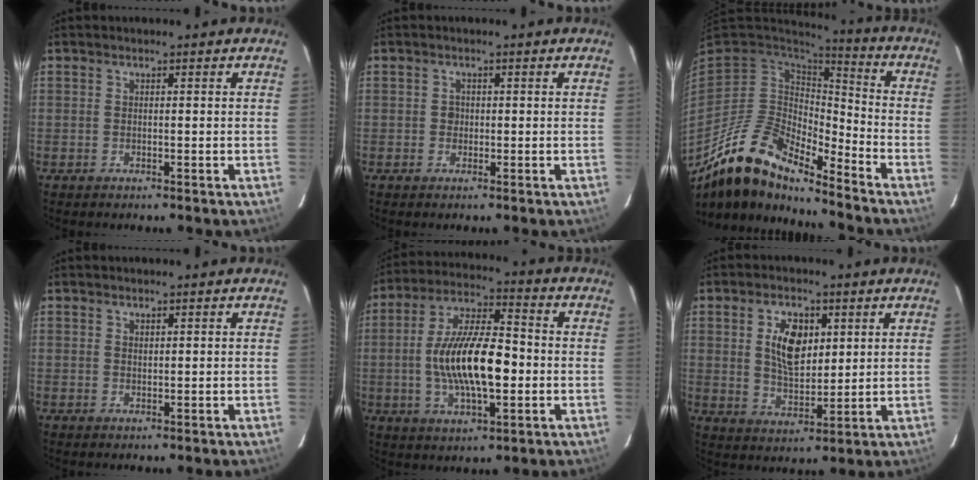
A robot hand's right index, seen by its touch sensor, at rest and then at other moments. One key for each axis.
{"total": 1.3, "fx": -0.2, "fy": 1.3, "fz": 0.2, "tx": 0.000, "ty": 0.002, "tz": -0.003}
{"total": 16.9, "fx": -13.7, "fy": 4.4, "fz": 8.9, "tx": -0.165, "ty": -0.022, "tz": -0.264}
{"total": 0.6, "fx": 0.5, "fy": 0.3, "fz": 0.2, "tx": -0.003, "ty": 0.001, "tz": 0.010}
{"total": 16.0, "fx": -1.9, "fy": 5.7, "fz": 14.8, "tx": -0.278, "ty": 0.005, "tz": -0.034}
{"total": 8.9, "fx": 2.8, "fy": 5.0, "fz": 6.9, "tx": -0.124, "ty": 0.008, "tz": 0.057}